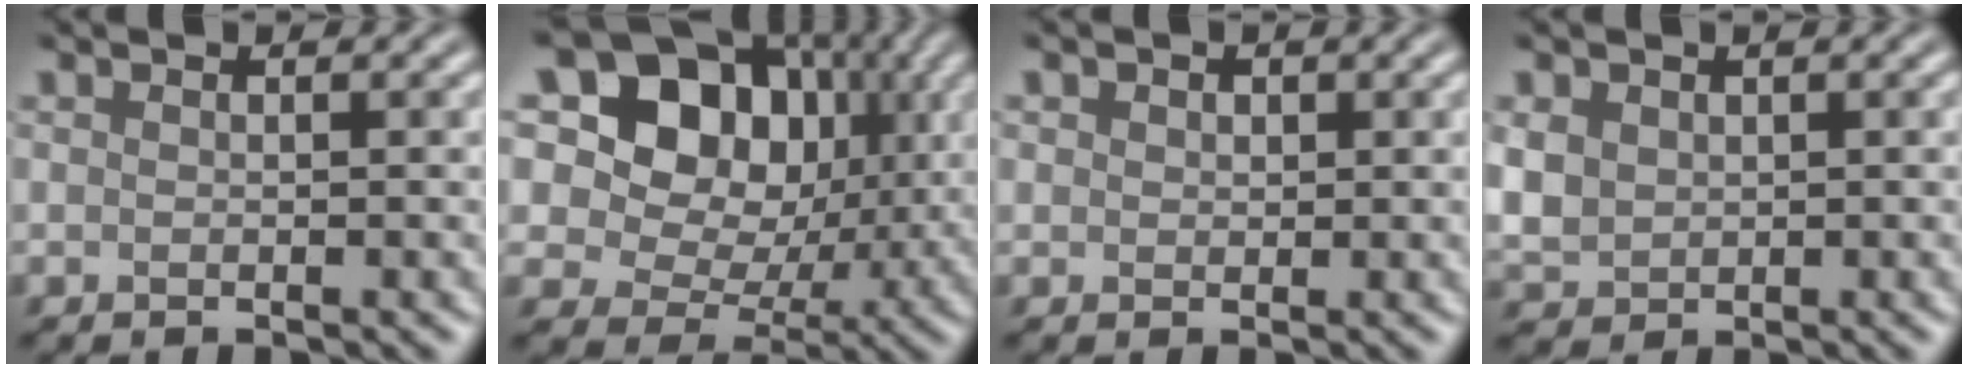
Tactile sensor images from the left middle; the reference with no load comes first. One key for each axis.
{"total": 12.8, "fx": 5.2, "fy": 9.7, "fz": 6.5, "tx": -0.138, "ty": 0.058, "tz": 0.087}
{"total": 0.9, "fx": 0.5, "fy": 0.1, "fz": -0.8, "tx": 0.002, "ty": 0.004, "tz": 0.016}
{"total": 1.5, "fx": 0.6, "fy": 1.3, "fz": 0.1, "tx": -0.027, "ty": 0.004, "tz": 0.029}